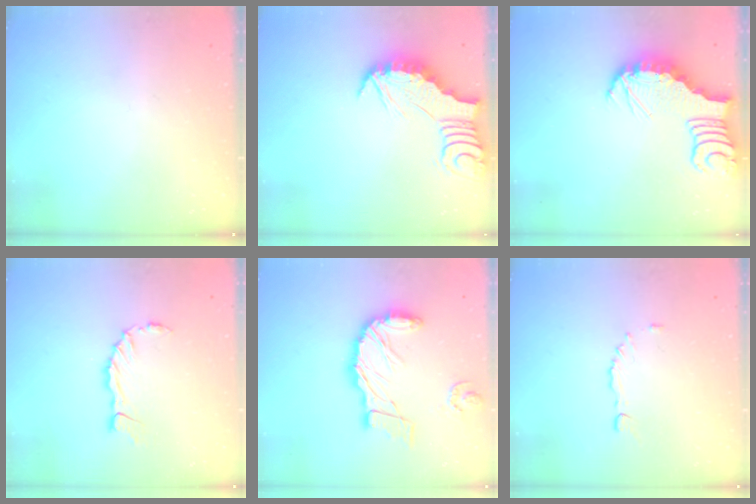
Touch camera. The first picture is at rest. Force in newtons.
{"total": 2.8, "press": 2.8, "slide": 0.3}
{"total": 4.0, "press": 4.0, "slide": 0.6}
{"total": 3.8, "press": 3.8, "slide": 0.2}
{"total": 16.6, "press": 16.4, "slide": 2.7}
{"total": 5.9, "press": 5.9, "slide": 0.7}